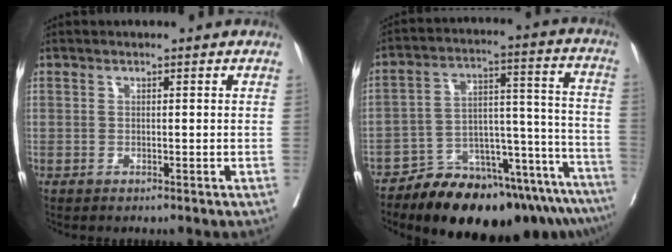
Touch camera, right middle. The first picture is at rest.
{"total": 20.8, "force": [-16.8, 5.1, 11.1], "torque": [-0.096, 0.038, -0.250]}